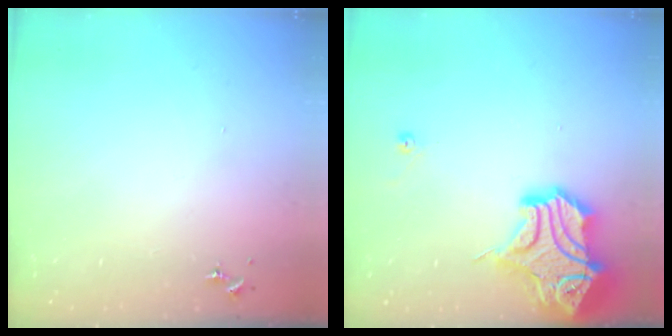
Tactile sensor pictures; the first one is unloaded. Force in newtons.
{"total": 17.4, "press": 17.2, "slide": 2.4}